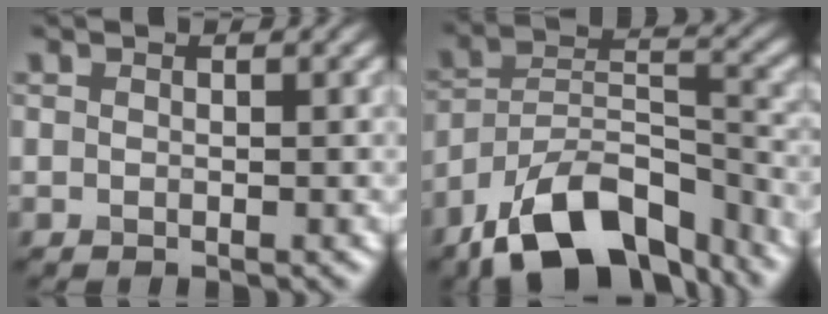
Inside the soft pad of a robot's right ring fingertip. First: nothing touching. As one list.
[{"total": 12.1, "force": [-8.6, 5.5, 6.6], "torque": [-0.114, 0.009, -0.159]}]